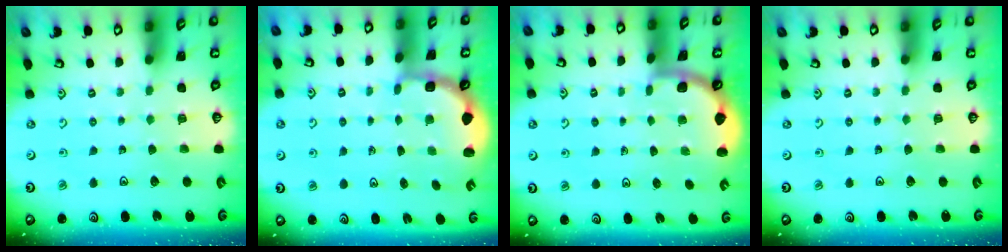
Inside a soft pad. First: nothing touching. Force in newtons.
{"total": 2.5, "press": 1.9, "slide": 1.6}
{"total": 1.9, "press": 1.9, "slide": 0.0}
{"total": 0.0}